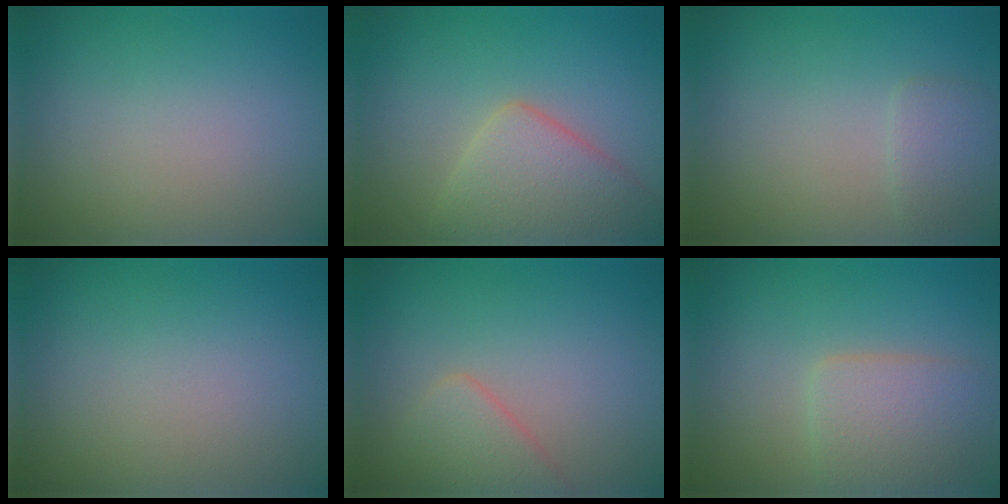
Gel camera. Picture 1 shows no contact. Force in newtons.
{"total": 5.2, "press": 5.2, "slide": 0.3}
{"total": 1.6, "press": 1.6, "slide": 0.2}
{"total": 0.0}
{"total": 2.5, "press": 2.5, "slide": 0.2}
{"total": 3.5, "press": 3.5, "slide": 0.2}